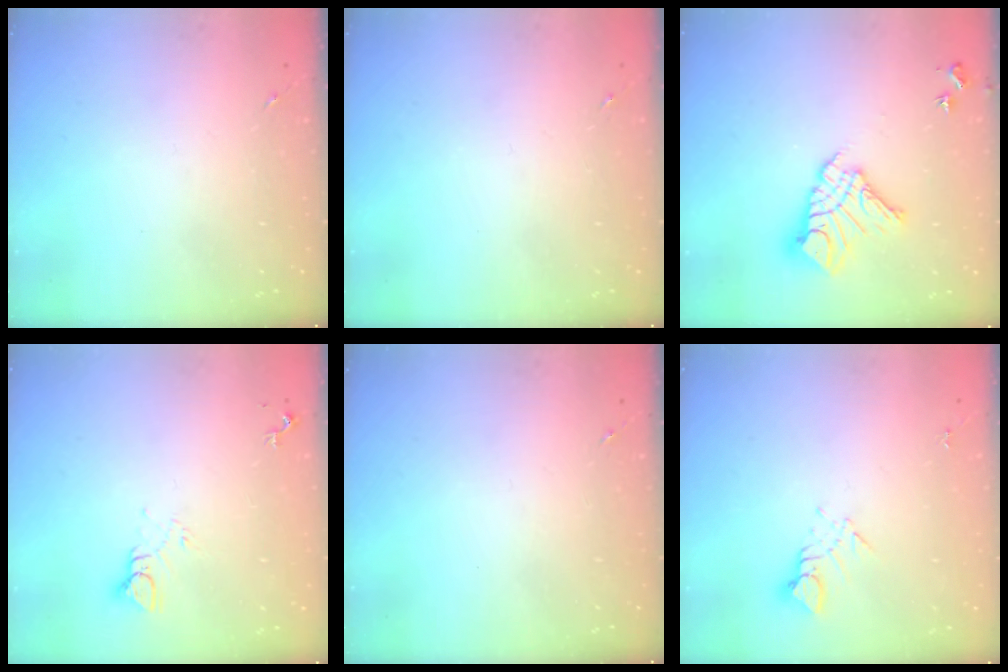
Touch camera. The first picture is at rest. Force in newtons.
{"total": 0.0}
{"total": 14.0, "press": 14.0, "slide": 1.3}
{"total": 5.1, "press": 5.1, "slide": 0.5}
{"total": 0.0}
{"total": 3.7, "press": 3.7, "slide": 0.3}